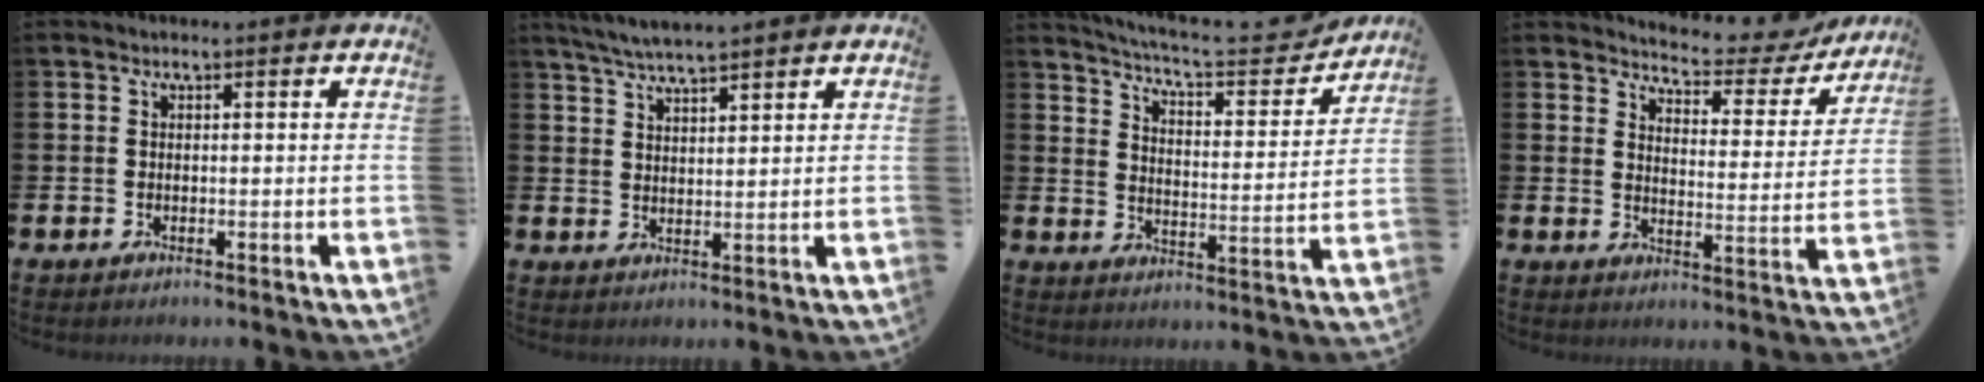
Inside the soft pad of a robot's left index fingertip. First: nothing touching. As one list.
[{"total": 4.4, "force": [4.2, 0.0, 1.3], "torque": [-0.044, -0.011, 0.078]}, {"total": 6.8, "force": [6.4, 0.7, 1.9], "torque": [-0.060, -0.052, 0.106]}, {"total": 5.2, "force": [4.9, 1.2, 0.9], "torque": [-0.033, -0.045, 0.079]}]